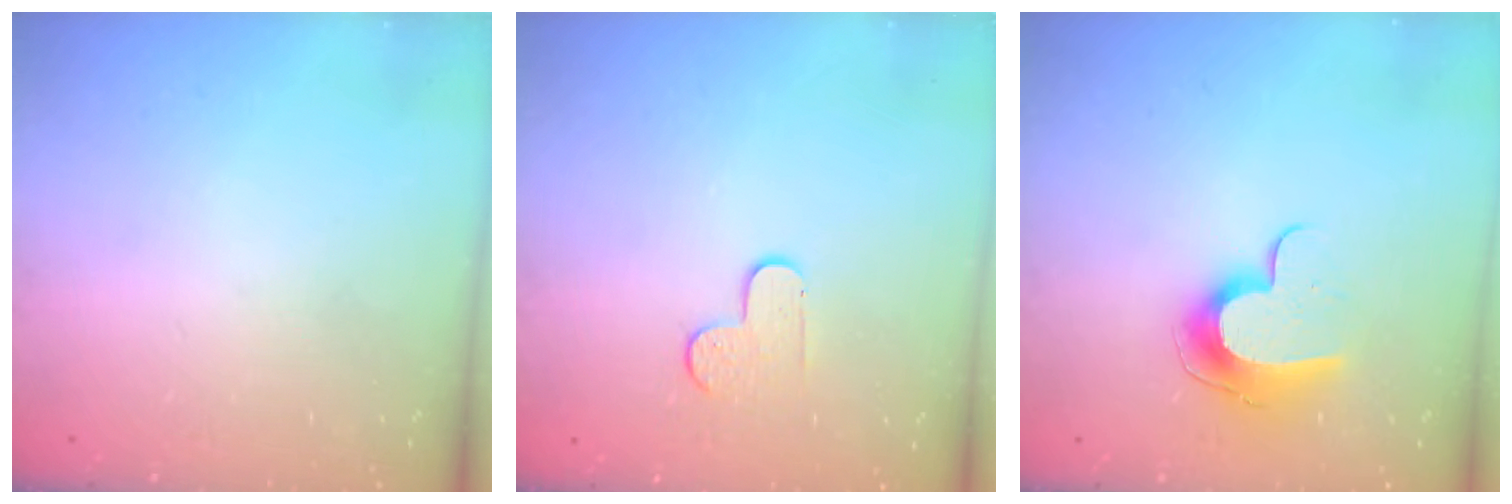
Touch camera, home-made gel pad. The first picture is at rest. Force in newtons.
{"total": 4.6, "press": 4.5, "slide": 0.5}
{"total": 10.2, "press": 10.2, "slide": 0.1}